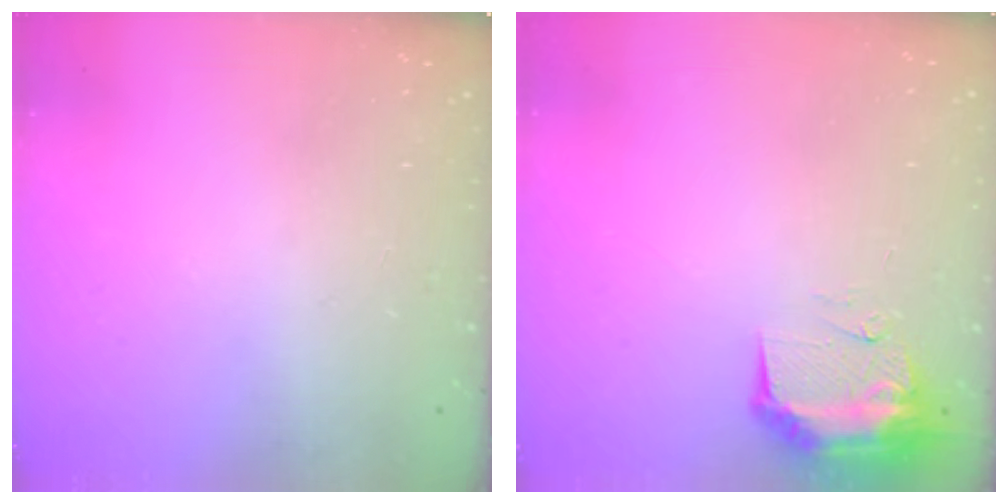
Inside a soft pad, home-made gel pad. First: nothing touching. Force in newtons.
{"total": 9.2, "press": 9.1, "slide": 0.9}